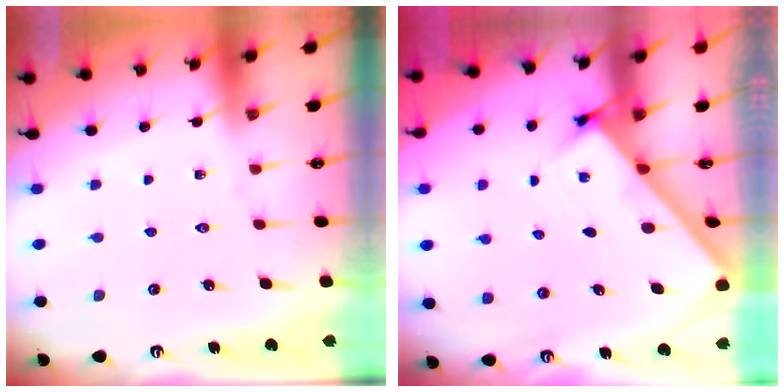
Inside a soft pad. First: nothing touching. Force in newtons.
{"total": 2.5, "press": 2.5, "slide": 0.3}